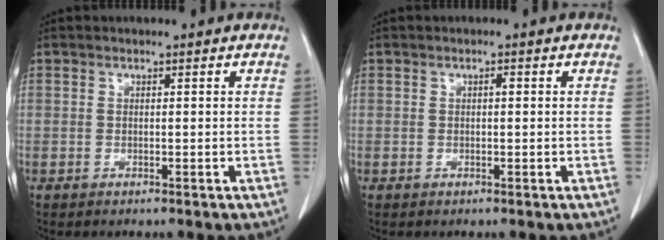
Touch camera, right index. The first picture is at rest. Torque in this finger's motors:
{"motor_torque": [0.22, -0.17, 0.01, 0.01]}